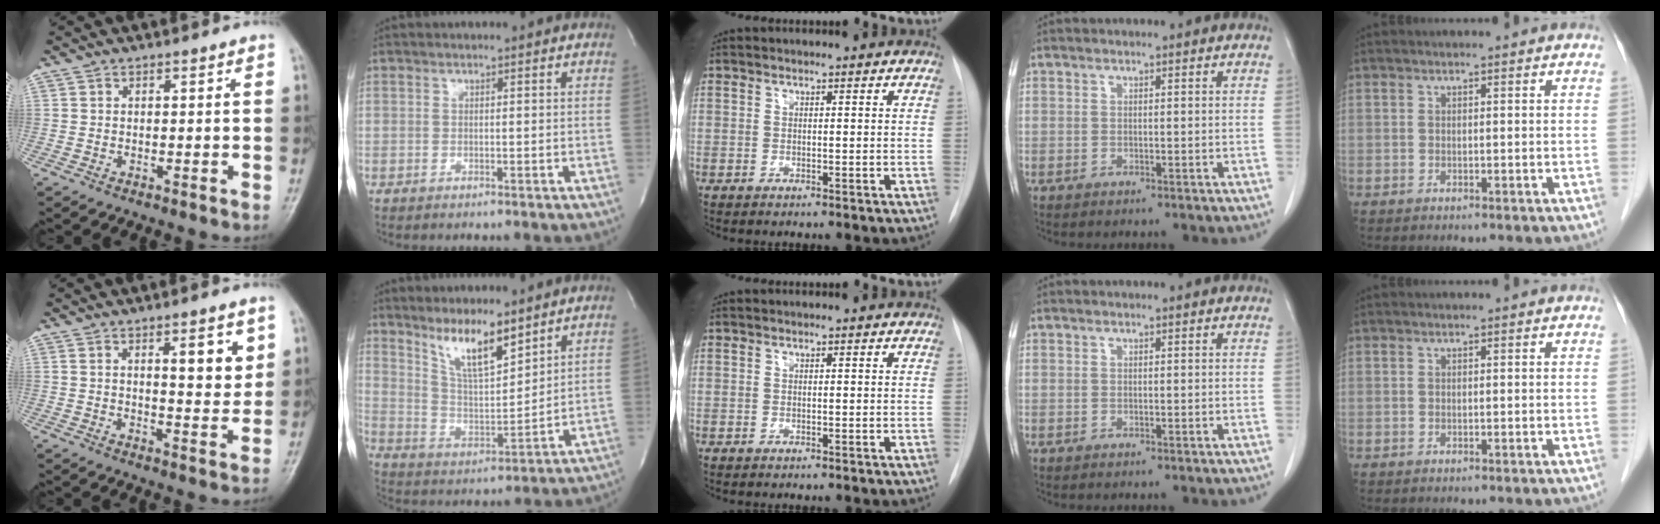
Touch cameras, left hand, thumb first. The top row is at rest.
{"thumb": {"total": 7.0, "force": [2.8, 2.3, 5.9], "torque": [-0.065, -0.019, 0.039]}, "index": {"total": 8.8, "force": [6.6, 1.8, 5.6], "torque": [-0.115, -0.011, 0.134]}}